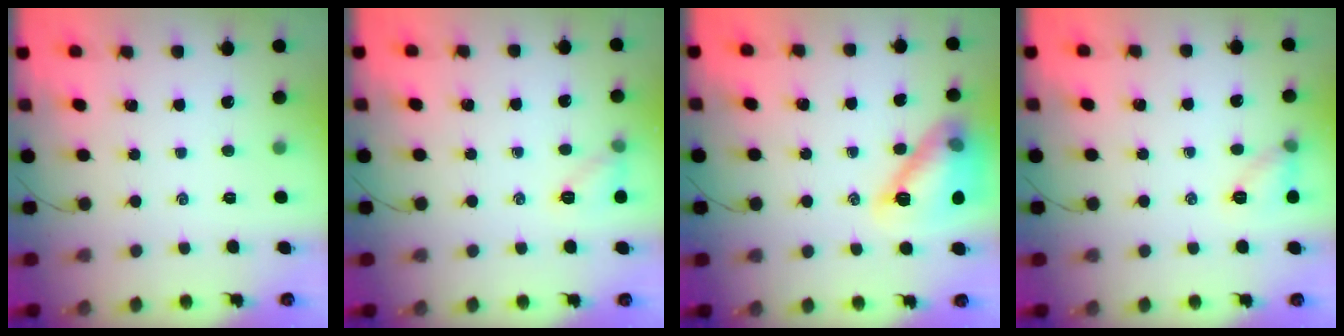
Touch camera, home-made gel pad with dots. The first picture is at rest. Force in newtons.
{"total": 6.9, "press": 6.8, "slide": 1.1}
{"total": 13.9, "press": 13.9, "slide": 0.6}
{"total": 7.3, "press": 7.3, "slide": 0.6}